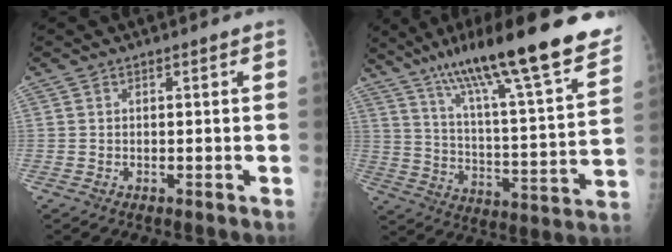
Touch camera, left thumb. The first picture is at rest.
{"total": 27.4, "force": [19.3, 4.1, 18.9], "torque": [-0.279, -0.053, 0.299]}